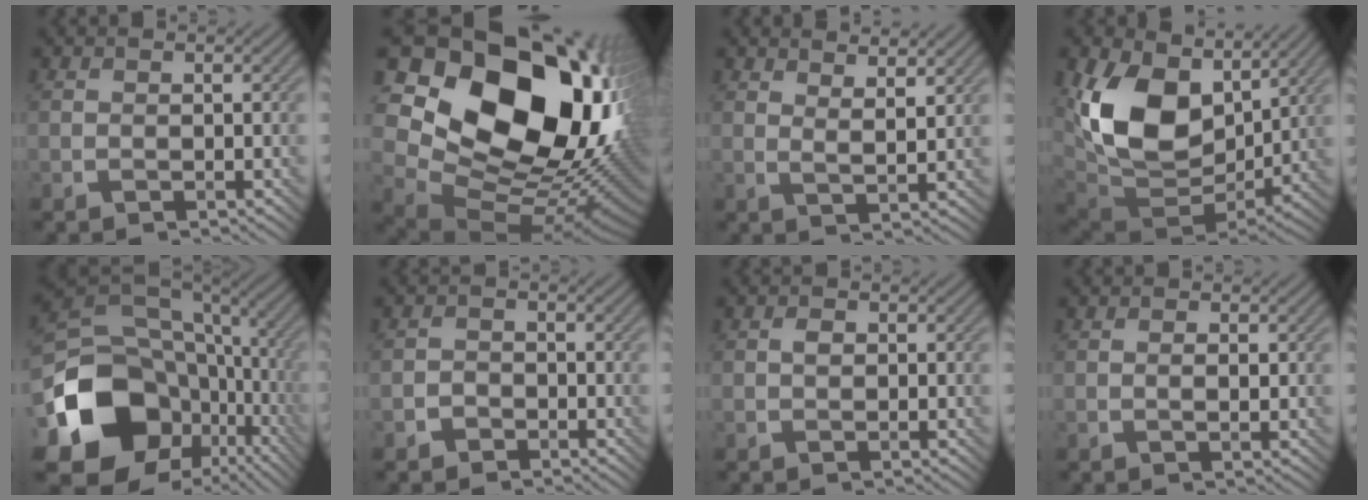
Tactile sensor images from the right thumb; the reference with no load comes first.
{"total": 23.6, "force": [6.7, 17.6, 14.3], "torque": [-0.308, 0.008, 0.156]}
{"total": 4.0, "force": [3.0, 0.7, 2.6], "torque": [-0.039, -0.011, 0.056]}
{"total": 16.1, "force": [5.3, 10.3, 11.2], "torque": [-0.238, 0.000, 0.105]}
{"total": 18.5, "force": [-5.5, 14.5, 10.2], "torque": [-0.231, -0.042, -0.079]}
{"total": 1.7, "force": [-1.2, 1.1, 0.4], "torque": [-0.001, 0.004, -0.026]}
{"total": 1.1, "force": [0.1, 0.7, 0.8], "torque": [-0.014, 0.001, 0.000]}
{"total": 1.2, "force": [0.1, 0.4, 1.1], "torque": [-0.019, -0.002, 0.001]}